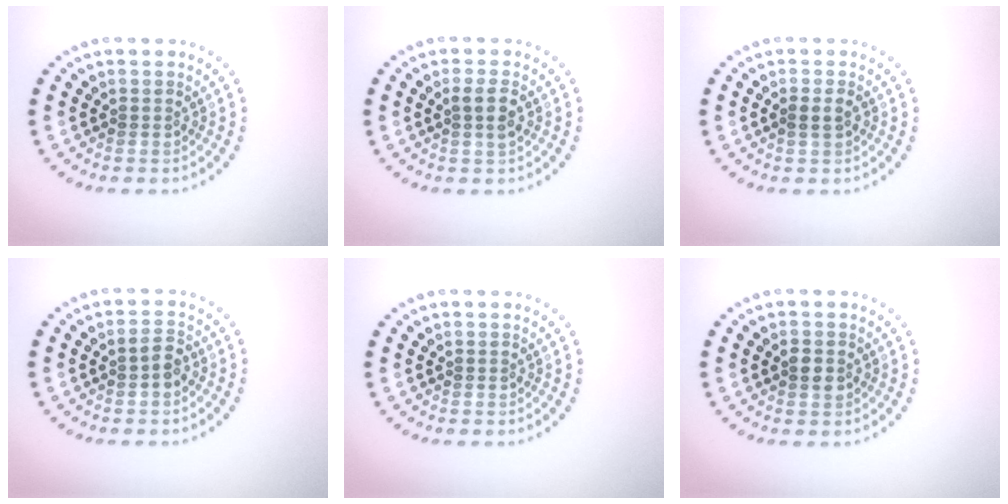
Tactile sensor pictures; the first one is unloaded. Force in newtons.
{"total": 1.7, "press": 1.6, "slide": 0.5}
{"total": 1.3, "press": 1.2, "slide": 0.5}
{"total": 1.6, "press": 1.6, "slide": 0.3}
{"total": 0.0}
{"total": 1.4, "press": 1.4, "slide": 0.1}